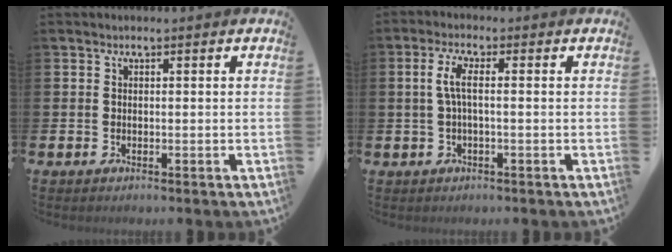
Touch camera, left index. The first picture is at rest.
{"total": 3.2, "force": [0.4, 0.9, 3.0], "torque": [-0.063, 0.008, 0.005]}